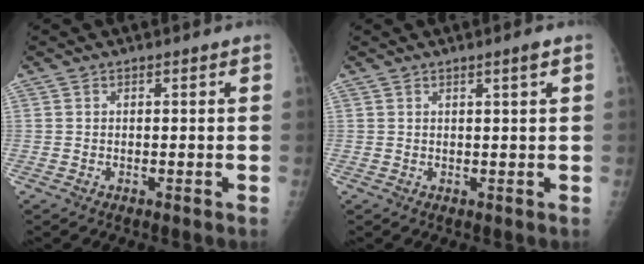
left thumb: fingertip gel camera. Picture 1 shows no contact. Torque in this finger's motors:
{"motor_torque": [-0.15, 0.11, -0.12, -0.17, 0.05]}